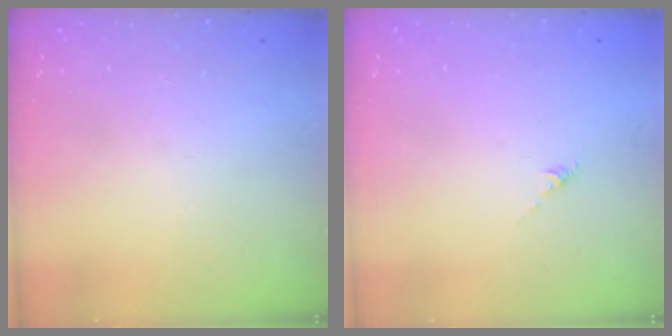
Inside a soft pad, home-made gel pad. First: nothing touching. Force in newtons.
{"total": 0.0}